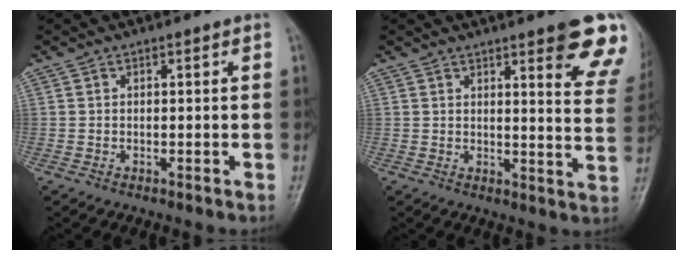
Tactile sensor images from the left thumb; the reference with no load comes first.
{"total": 12.6, "force": [8.0, 2.3, 9.5], "torque": [-0.079, -0.039, 0.083]}